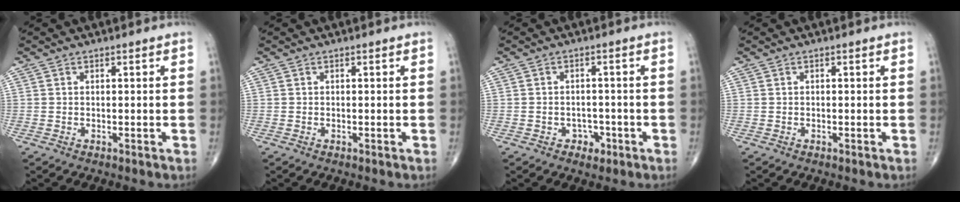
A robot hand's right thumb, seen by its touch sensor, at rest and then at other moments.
{"total": 0.0}
{"total": 2.9, "force": [-1.4, 2.2, 1.1], "torque": [0.002, 0.010, -0.019]}
{"total": 0.0}